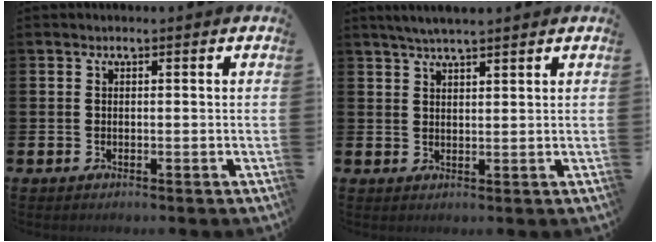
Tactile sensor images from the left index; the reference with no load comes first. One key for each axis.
{"total": 5.9, "fx": 5.6, "fy": 0.2, "fz": 1.9, "tx": -0.056, "ty": -0.017, "tz": 0.100}